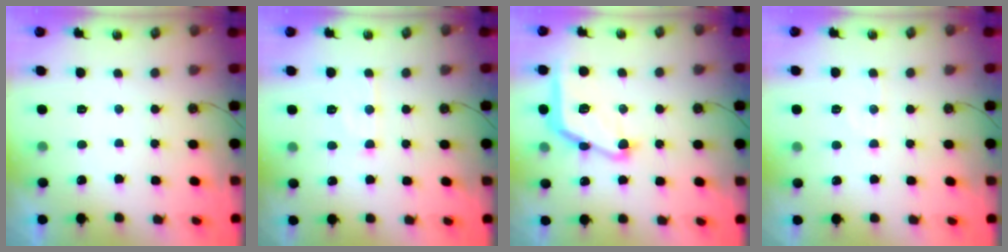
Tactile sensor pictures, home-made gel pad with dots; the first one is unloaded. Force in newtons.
{"total": 8.0, "press": 8.0, "slide": 0.7}
{"total": 16.7, "press": 16.7, "slide": 0.5}
{"total": 6.6, "press": 6.5, "slide": 0.6}